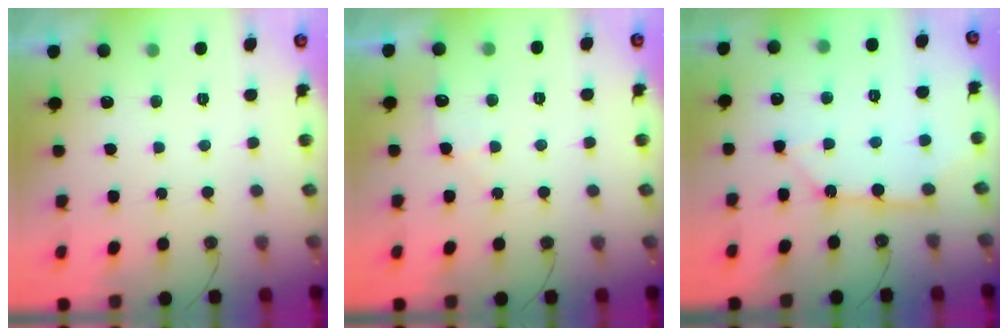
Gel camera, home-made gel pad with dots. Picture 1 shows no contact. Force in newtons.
{"total": 5.5, "press": 5.5, "slide": 0.6}
{"total": 11.0, "press": 10.9, "slide": 1.0}